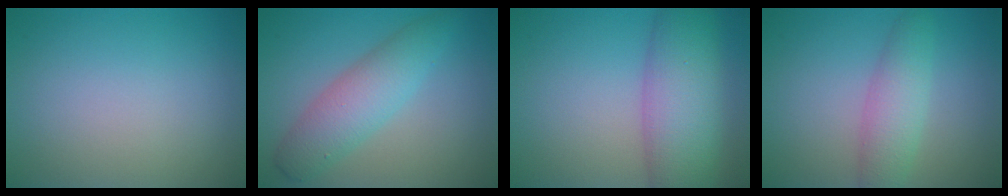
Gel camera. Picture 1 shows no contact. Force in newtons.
{"total": 4.5, "press": 4.5, "slide": 0.1}
{"total": 8.0, "press": 8.0, "slide": 0.2}
{"total": 3.6, "press": 3.6, "slide": 0.1}